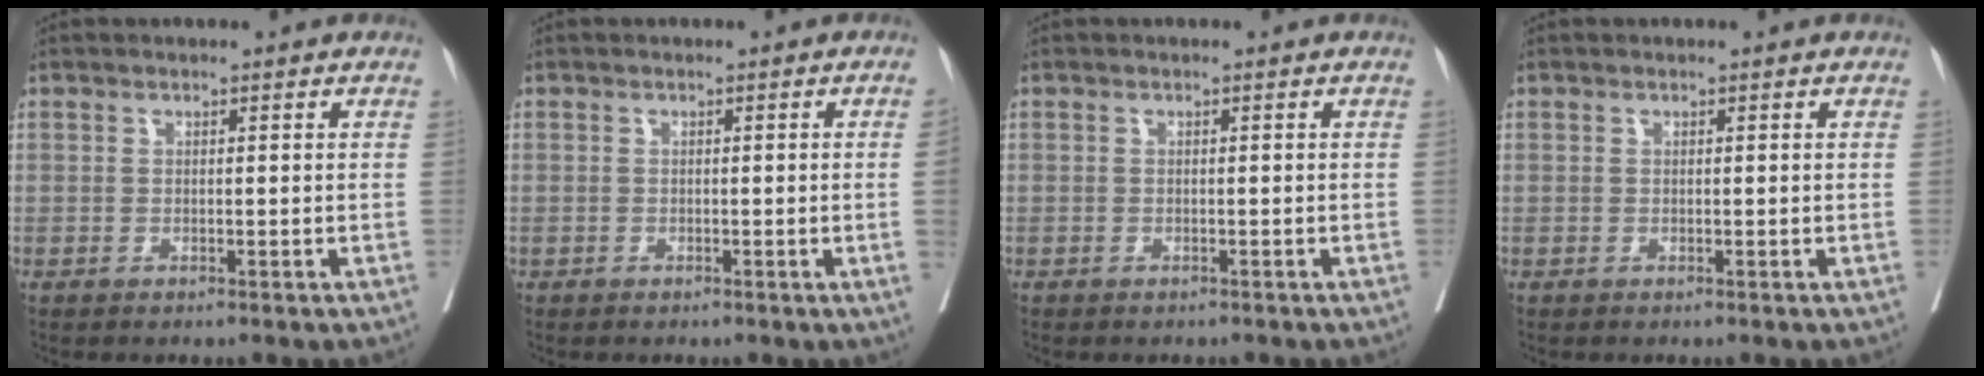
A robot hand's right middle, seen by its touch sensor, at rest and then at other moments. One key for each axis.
{"total": 1.2, "fx": -0.3, "fy": -0.4, "fz": 1.1, "tx": -0.011, "ty": -0.001, "tz": -0.005}
{"total": 1.0, "fx": -0.9, "fy": 0.3, "fz": 0.2, "tx": -0.007, "ty": -0.001, "tz": -0.016}
{"total": 0.0}